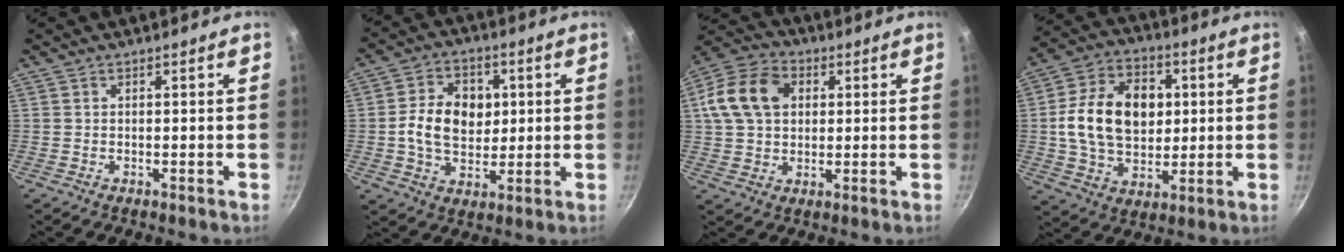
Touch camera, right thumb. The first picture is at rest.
{"total": 11.6, "force": [1.0, 8.6, 7.7], "torque": [-0.105, 0.004, 0.011]}
{"total": 13.3, "force": [3.0, 9.9, 8.3], "torque": [-0.140, 0.016, 0.040]}
{"total": 17.6, "force": [2.0, 12.5, 12.3], "torque": [-0.185, 0.011, 0.029]}